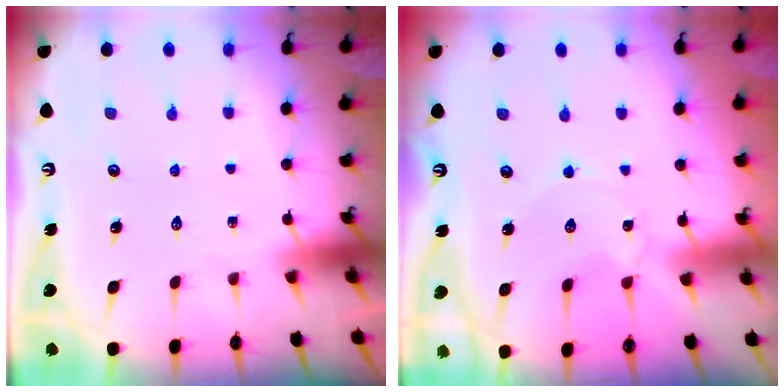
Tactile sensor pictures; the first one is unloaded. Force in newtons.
{"total": 2.2, "press": 2.2, "slide": 0.2}